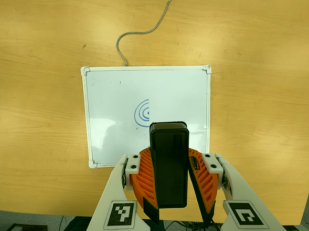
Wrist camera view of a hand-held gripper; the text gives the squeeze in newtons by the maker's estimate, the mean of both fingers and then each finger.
{"total": 8.7, "left": 8.8, "right": 8.6}